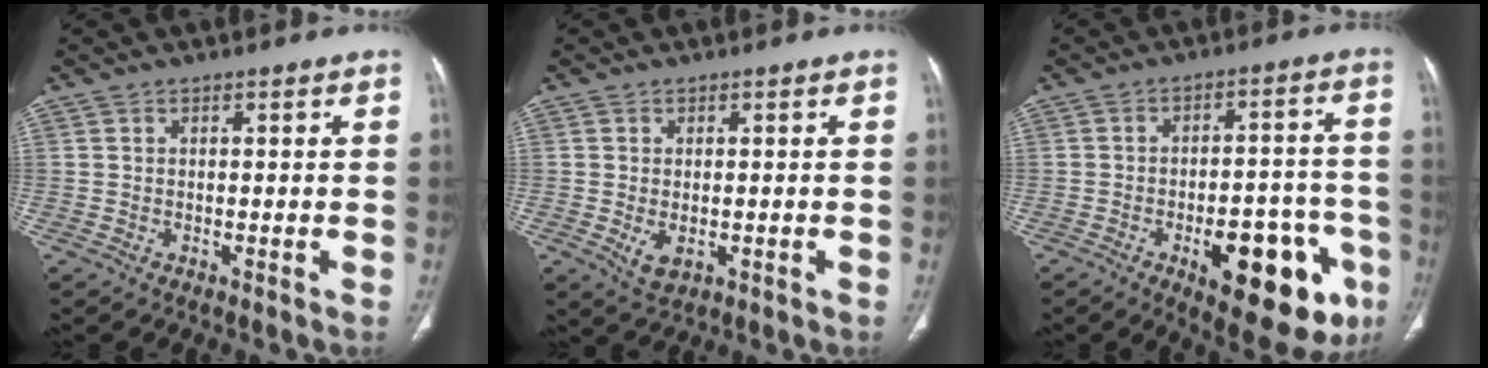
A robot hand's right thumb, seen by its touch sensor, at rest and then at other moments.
{"total": 3.6, "force": [-0.7, 2.3, 2.7], "torque": [-0.048, -0.007, -0.002]}
{"total": 19.7, "force": [-8.1, 8.6, 15.7], "torque": [-0.152, 0.035, -0.094]}